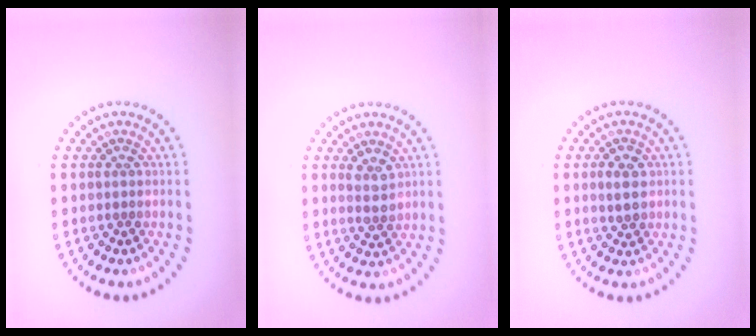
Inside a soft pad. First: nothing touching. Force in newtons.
{"total": 1.8, "press": 1.7, "slide": 0.4}
{"total": 2.3, "press": 2.3, "slide": 0.3}